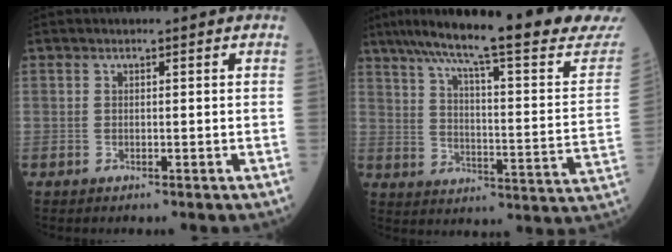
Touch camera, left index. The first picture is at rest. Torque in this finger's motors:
{"motor_torque": [1.04, -1.10, 0.46, 0.21]}